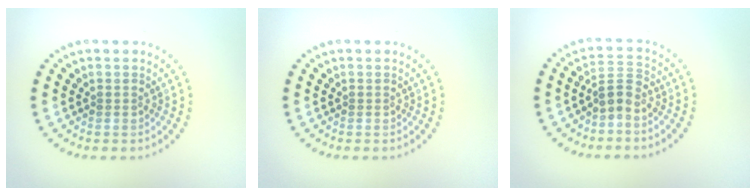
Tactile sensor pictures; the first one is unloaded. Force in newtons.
{"total": 0.0}
{"total": 2.2, "press": 1.6, "slide": 1.6}